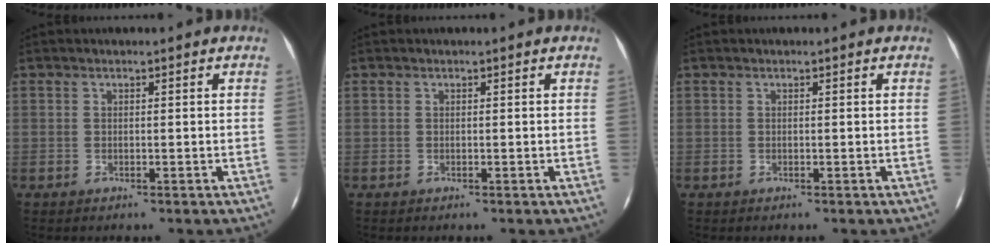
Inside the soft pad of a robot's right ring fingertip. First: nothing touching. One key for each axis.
{"total": 0.0}
{"total": 0.0}